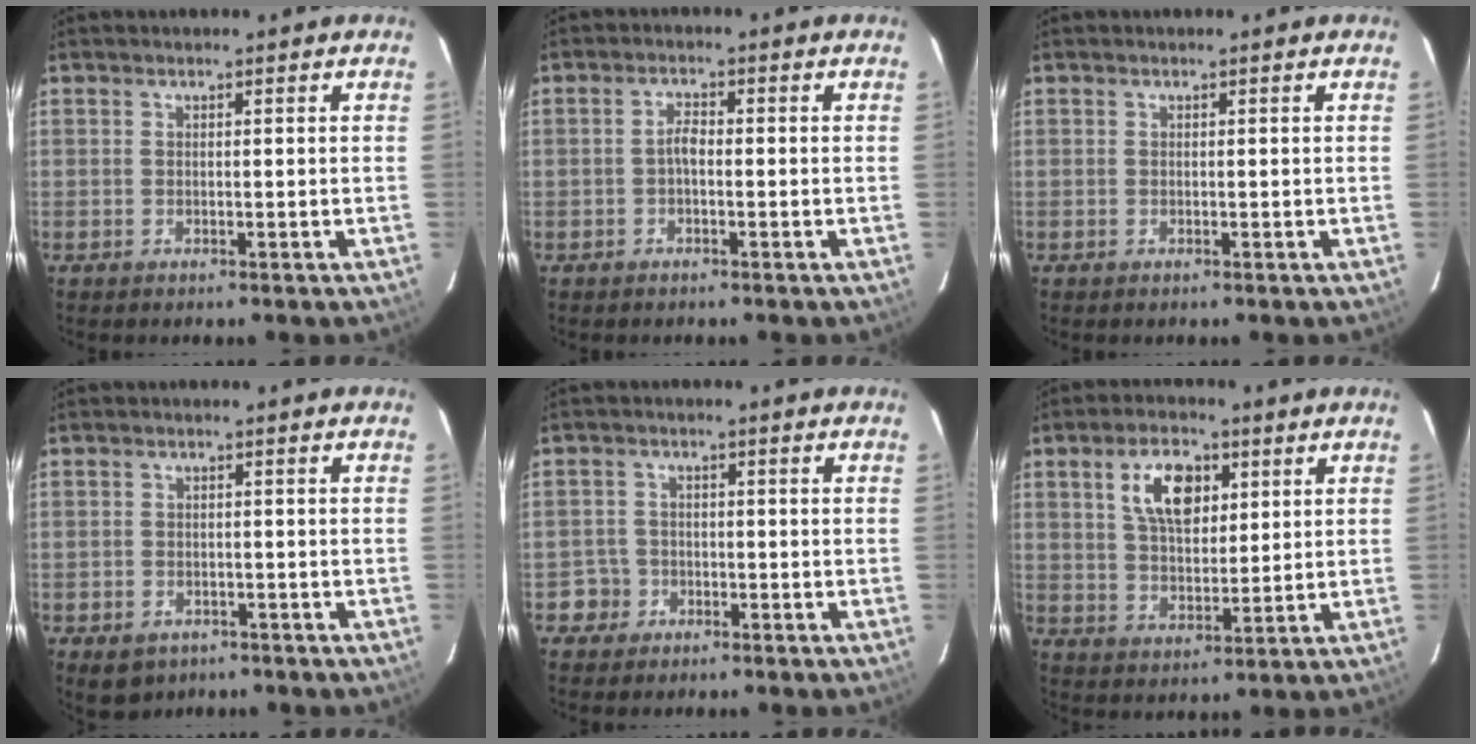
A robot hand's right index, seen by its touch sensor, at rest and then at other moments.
{"total": 1.8, "force": [-0.6, 0.8, 1.5], "torque": [-0.032, 0.008, -0.013]}
{"total": 0.0}
{"total": 5.0, "force": [-2.9, 3.6, 1.8], "torque": [-0.041, 0.000, -0.036]}
{"total": 3.6, "force": [-1.7, 3.2, -0.3], "torque": [0.009, 0.023, -0.030]}
{"total": 9.7, "force": [3.8, 5.2, 7.2], "torque": [-0.131, 0.018, 0.072]}